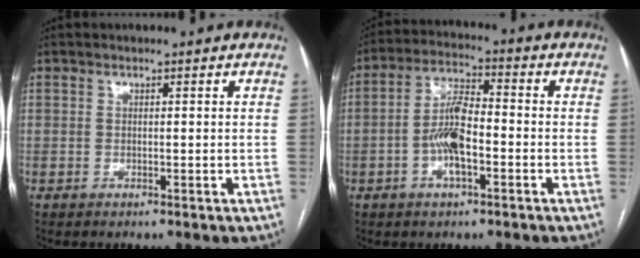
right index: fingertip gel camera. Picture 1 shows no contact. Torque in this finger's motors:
{"motor_torque": [1.39, -0.40, 0.64, 0.18]}